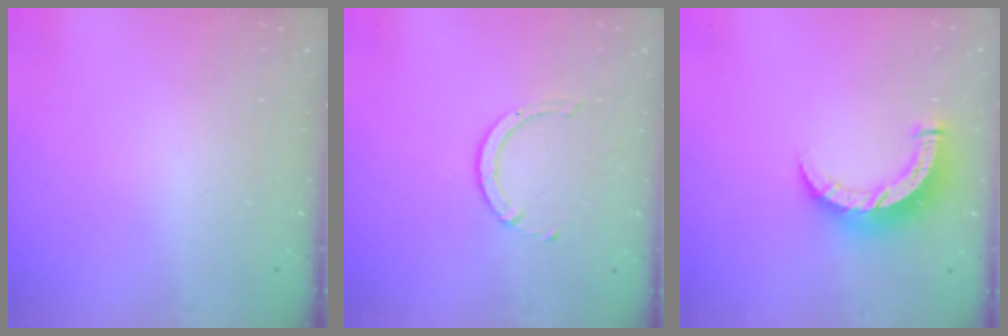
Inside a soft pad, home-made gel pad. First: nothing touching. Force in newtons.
{"total": 2.5, "press": 2.4, "slide": 0.3}
{"total": 9.2, "press": 9.1, "slide": 0.6}